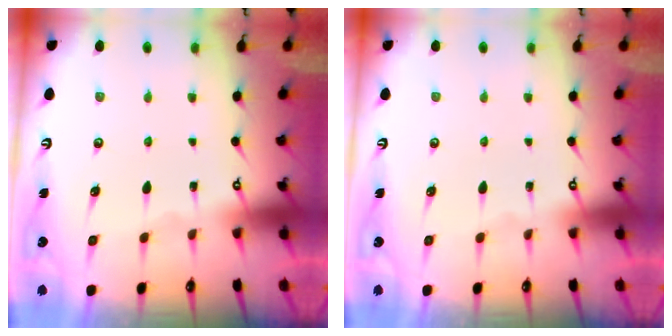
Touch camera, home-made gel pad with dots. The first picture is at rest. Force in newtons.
{"total": 0.0}